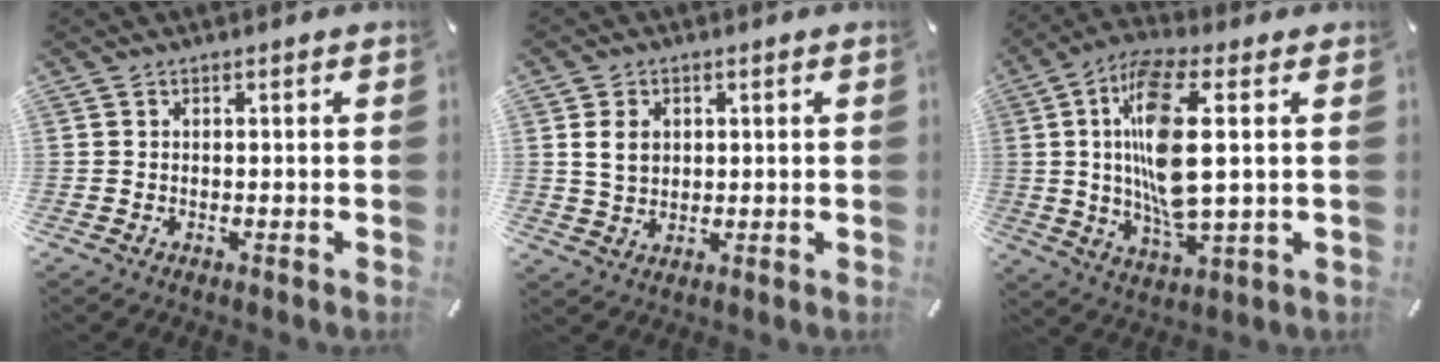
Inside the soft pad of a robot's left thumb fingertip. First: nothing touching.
{"total": 5.2, "force": [1.2, 4.3, 2.7], "torque": [-0.060, 0.003, 0.018]}
{"total": 16.4, "force": [2.5, 5.3, 15.3], "torque": [-0.326, -0.010, 0.036]}